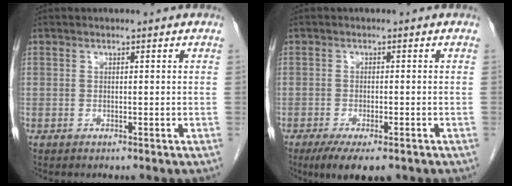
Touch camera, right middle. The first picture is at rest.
{"total": 7.1, "force": [-4.9, 1.9, 4.7], "torque": [-0.071, -0.016, -0.074]}